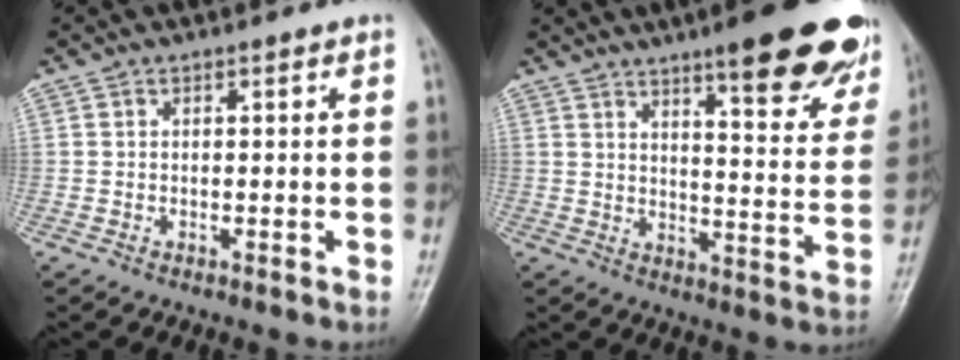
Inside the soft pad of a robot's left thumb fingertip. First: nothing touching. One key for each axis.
{"total": 20.0, "fx": 13.1, "fy": 4.7, "fz": 14.4, "tx": -0.148, "ty": -0.062, "tz": 0.169}